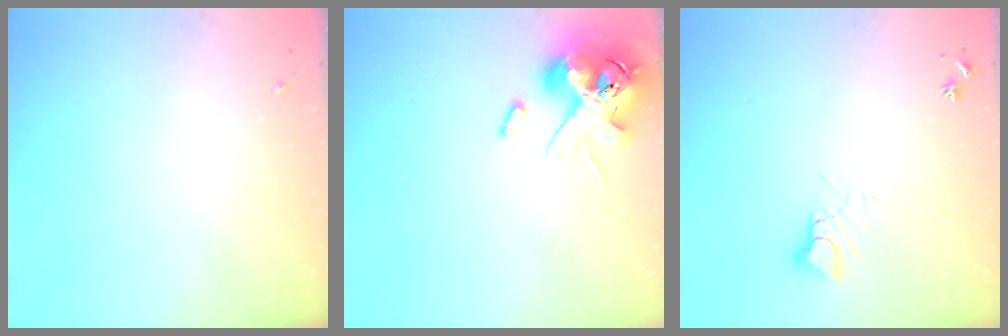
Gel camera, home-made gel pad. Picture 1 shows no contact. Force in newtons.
{"total": 13.9, "press": 13.7, "slide": 2.4}
{"total": 6.0, "press": 6.0, "slide": 0.4}